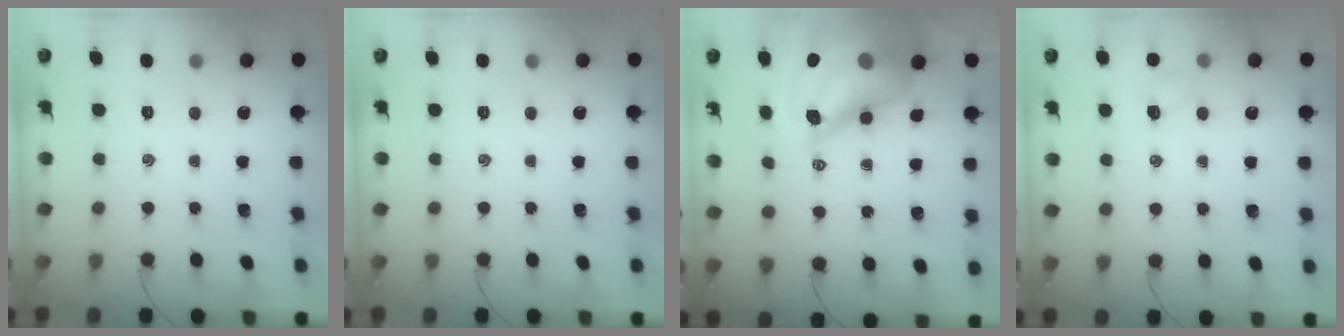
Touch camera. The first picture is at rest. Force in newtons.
{"total": 0.0}
{"total": 16.4, "press": 15.8, "slide": 4.3}
{"total": 4.3, "press": 4.1, "slide": 1.3}